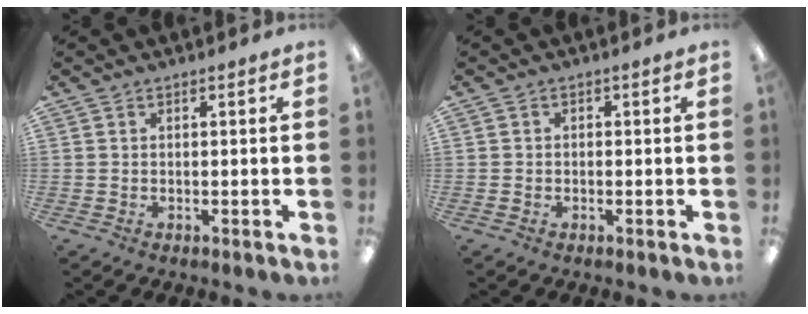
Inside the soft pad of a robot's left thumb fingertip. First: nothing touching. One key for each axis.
{"total": 0.7, "fx": -0.3, "fy": 0.5, "fz": 0.2, "tx": -0.004, "ty": 0.001, "tz": -0.007}